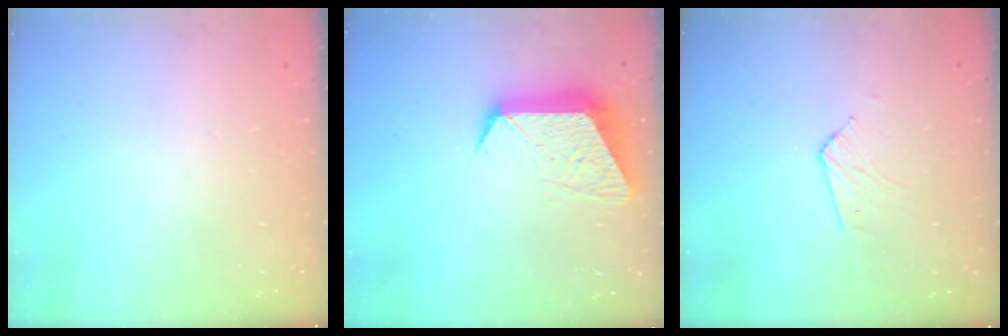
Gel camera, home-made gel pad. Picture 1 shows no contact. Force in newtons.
{"total": 12.1, "press": 12.1, "slide": 1.0}
{"total": 2.6, "press": 2.6, "slide": 0.2}